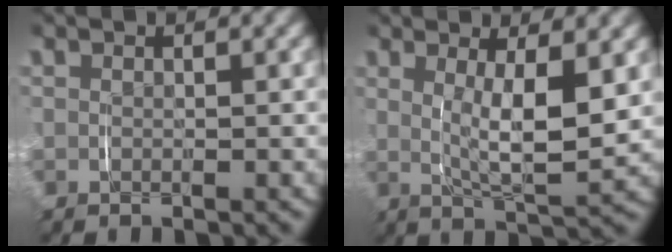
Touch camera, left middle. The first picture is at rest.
{"total": 5.6, "force": [1.0, 1.7, 5.2], "torque": [-0.089, -0.015, 0.022]}